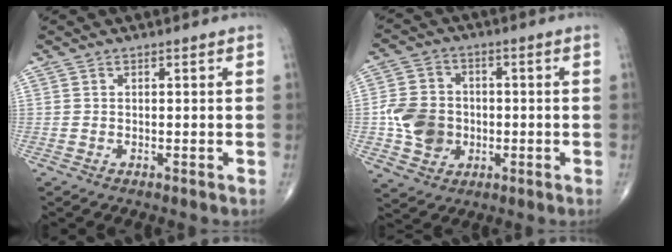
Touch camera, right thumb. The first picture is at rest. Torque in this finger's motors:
{"motor_torque": [0.25, 1.04, -0.03, -0.13, 0.27]}